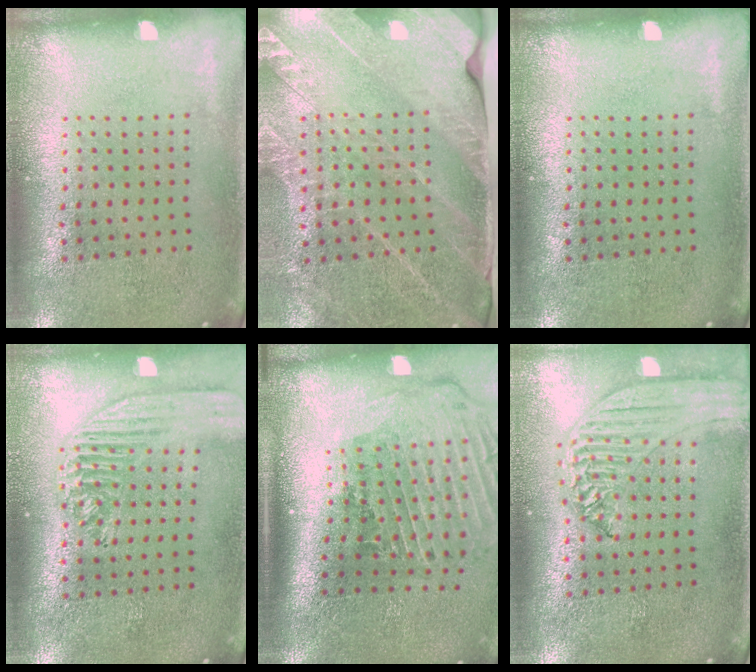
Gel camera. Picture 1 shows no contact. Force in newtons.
{"total": 3.1, "press": 2.8, "slide": 1.2}
{"total": 0.0}
{"total": 1.6, "press": 1.4, "slide": 0.6}
{"total": 3.0, "press": 2.1, "slide": 2.2}
{"total": 1.7, "press": 1.6, "slide": 0.5}